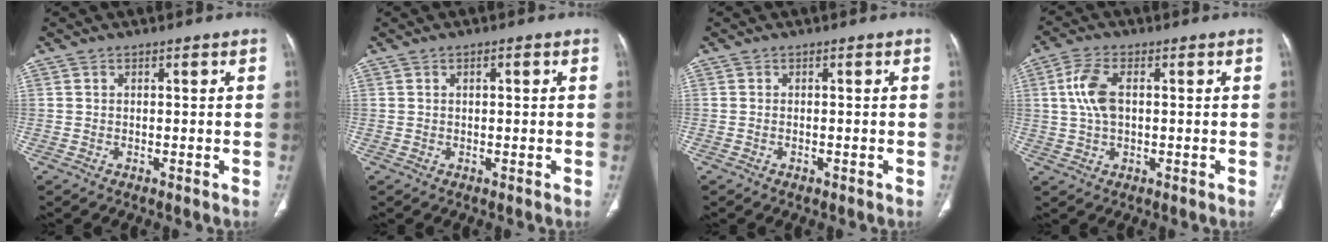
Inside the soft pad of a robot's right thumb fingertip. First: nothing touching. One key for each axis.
{"total": 0.9, "fx": 0.2, "fy": 0.3, "fz": 0.8, "tx": -0.014, "ty": 0.002, "tz": 0.003}
{"total": 0.5, "fx": -0.4, "fy": 0.2, "fz": 0.3, "tx": -0.008, "ty": 0.003, "tz": -0.004}
{"total": 7.0, "fx": 1.0, "fy": 3.7, "fz": 5.8, "tx": -0.131, "ty": 0.009, "tz": 0.020}